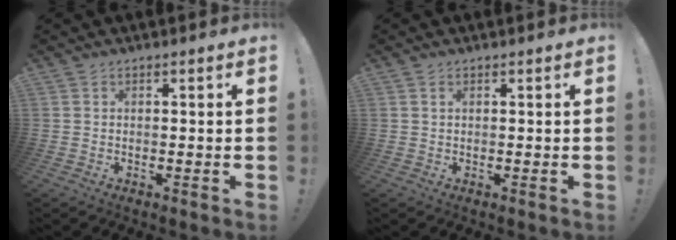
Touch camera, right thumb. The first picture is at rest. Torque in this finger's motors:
{"motor_torque": [-0.22, 0.05, 0.16, 0.04, 0.00]}